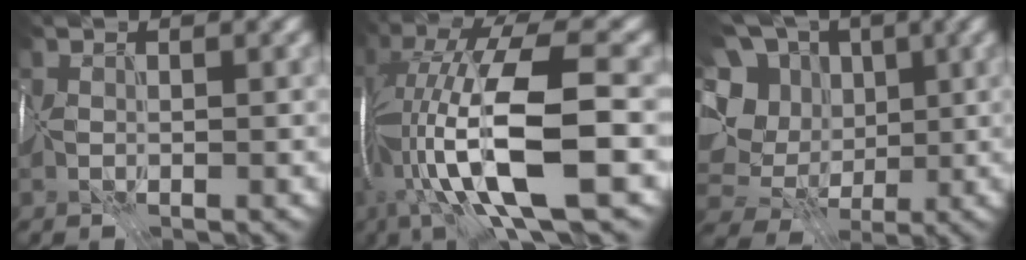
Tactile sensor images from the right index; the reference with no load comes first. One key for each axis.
{"total": 13.8, "fx": -2.8, "fy": 3.3, "fz": 13.1, "tx": -0.231, "ty": 0.009, "tz": -0.044}
{"total": 10.8, "fx": 0.5, "fy": 9.3, "fz": 5.3, "tx": -0.108, "ty": -0.003, "tz": 0.003}